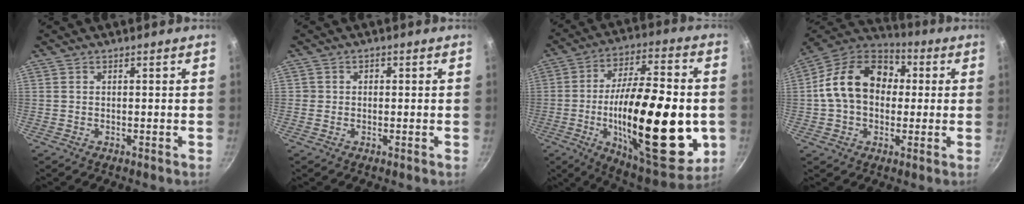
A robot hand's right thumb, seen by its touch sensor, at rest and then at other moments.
{"total": 1.3, "force": [-0.1, 1.3, 0.3], "torque": [0.006, 0.003, -0.004]}
{"total": 32.3, "force": [-5.1, 12.3, 29.4], "torque": [-0.446, 0.002, -0.073]}
{"total": 17.8, "force": [1.8, 13.3, 11.7], "torque": [-0.170, 0.036, 0.015]}